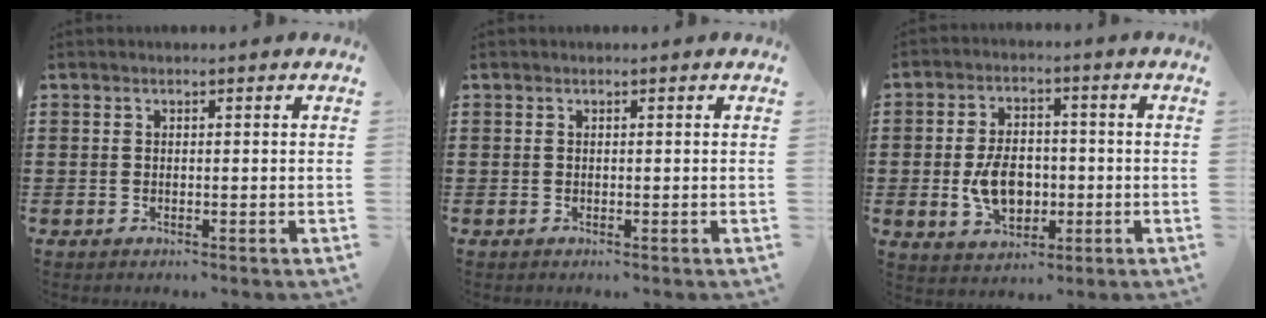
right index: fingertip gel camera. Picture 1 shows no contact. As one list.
[{"total": 0.0}, {"total": 7.7, "force": [-1.3, 5.1, 5.6], "torque": [-0.113, 0.003, -0.026]}]